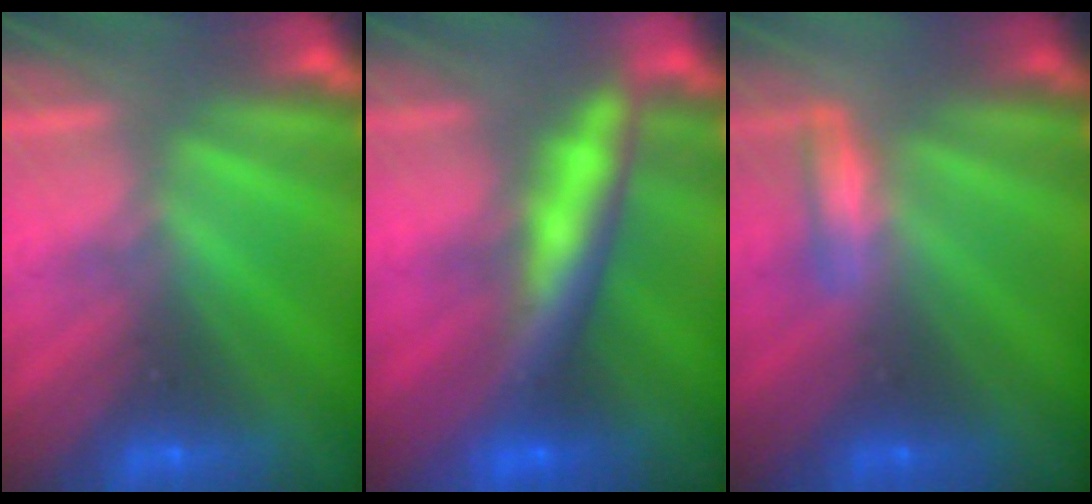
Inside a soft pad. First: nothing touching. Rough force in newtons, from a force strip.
{"total": 8.6}
{"total": 1.3}